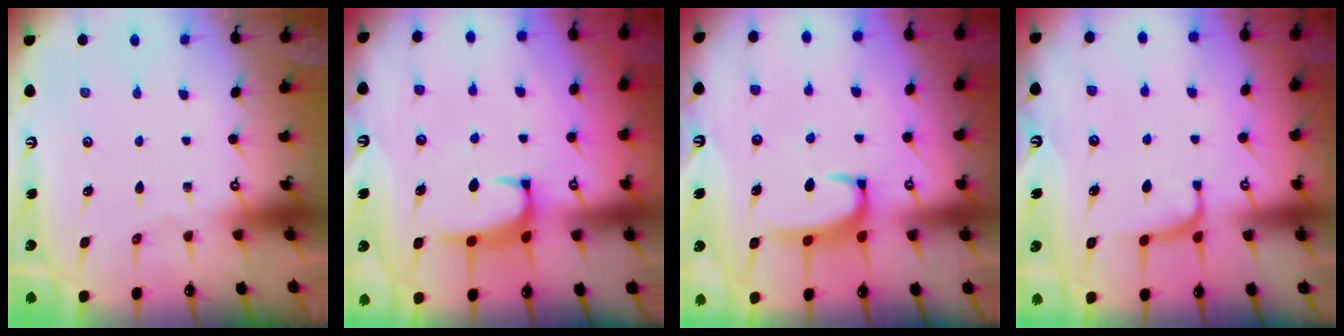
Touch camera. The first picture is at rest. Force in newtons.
{"total": 4.0, "press": 3.9, "slide": 0.9}
{"total": 3.4, "press": 3.4, "slide": 0.6}
{"total": 1.0, "press": 0.9, "slide": 0.5}